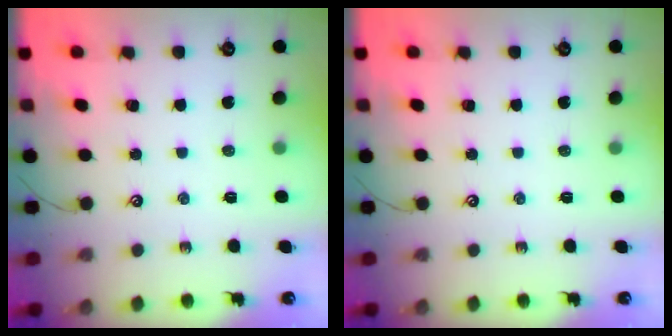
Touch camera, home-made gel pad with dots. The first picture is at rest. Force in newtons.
{"total": 0.0}